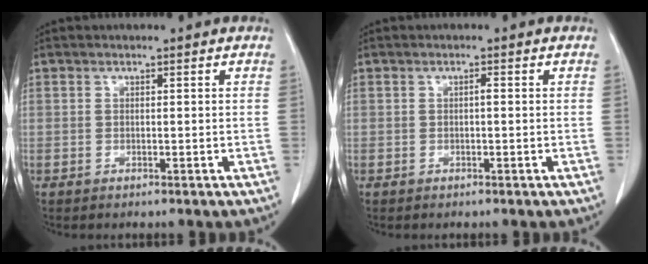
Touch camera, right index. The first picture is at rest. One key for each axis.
{"total": 0.6, "fx": -0.1, "fy": 0.1, "fz": 0.6, "tx": -0.010, "ty": 0.002, "tz": 0.000}